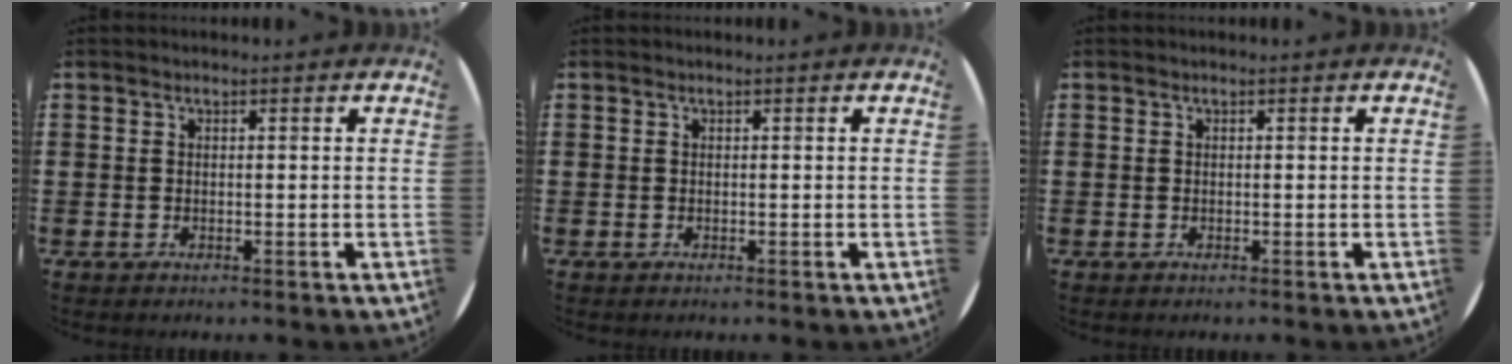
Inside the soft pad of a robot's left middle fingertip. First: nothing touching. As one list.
[{"total": 0.0}, {"total": 0.0}]